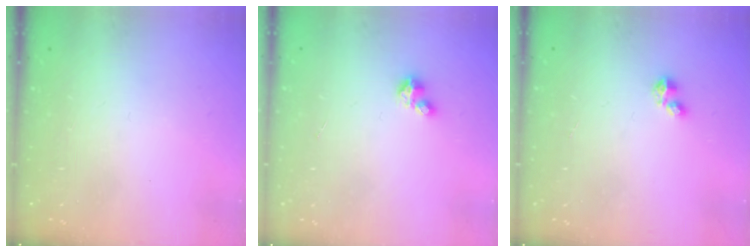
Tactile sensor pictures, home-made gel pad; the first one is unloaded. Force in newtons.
{"total": 2.7, "press": 2.7, "slide": 0.3}
{"total": 2.7, "press": 2.7, "slide": 0.4}